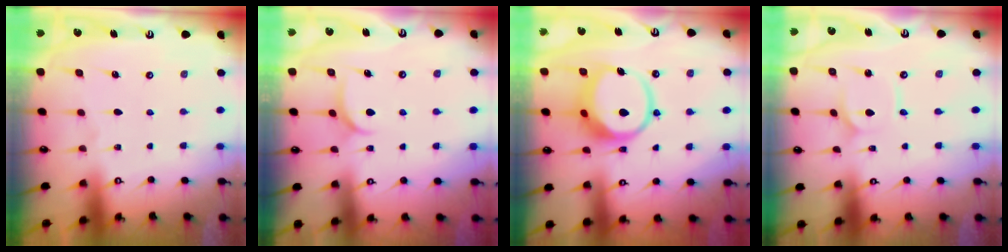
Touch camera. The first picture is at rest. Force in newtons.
{"total": 4.1, "press": 4.1, "slide": 0.7}
{"total": 11.6, "press": 11.5, "slide": 1.3}
{"total": 2.4, "press": 2.4, "slide": 0.3}